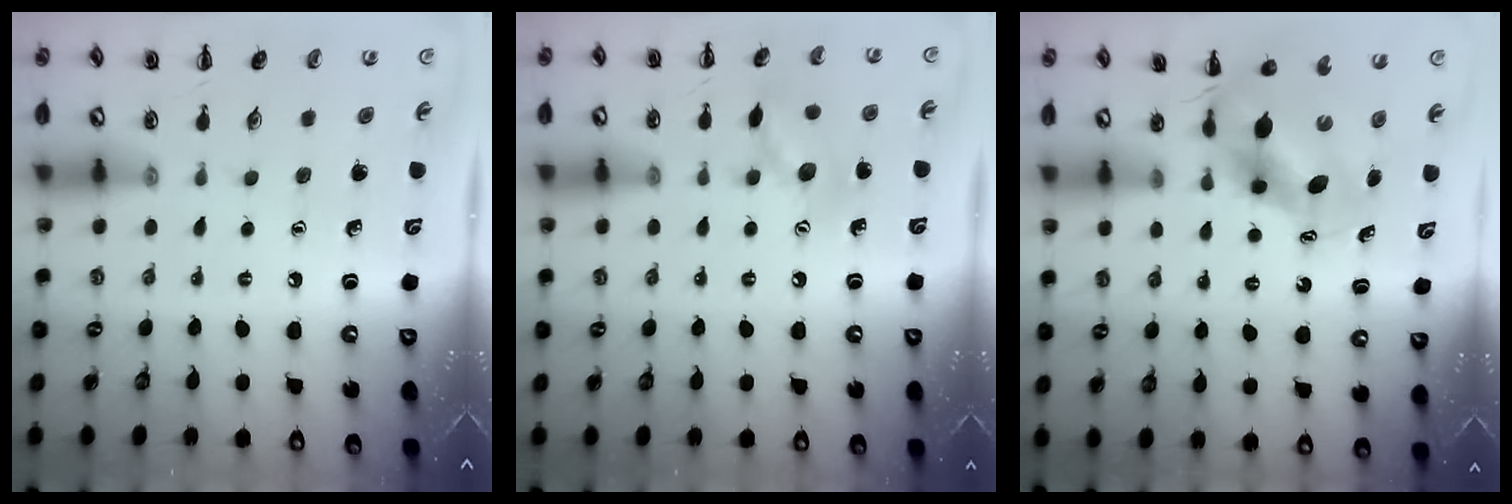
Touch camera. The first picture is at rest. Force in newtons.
{"total": 10.0, "press": 10.0, "slide": 0.5}
{"total": 6.4, "press": 6.2, "slide": 1.5}